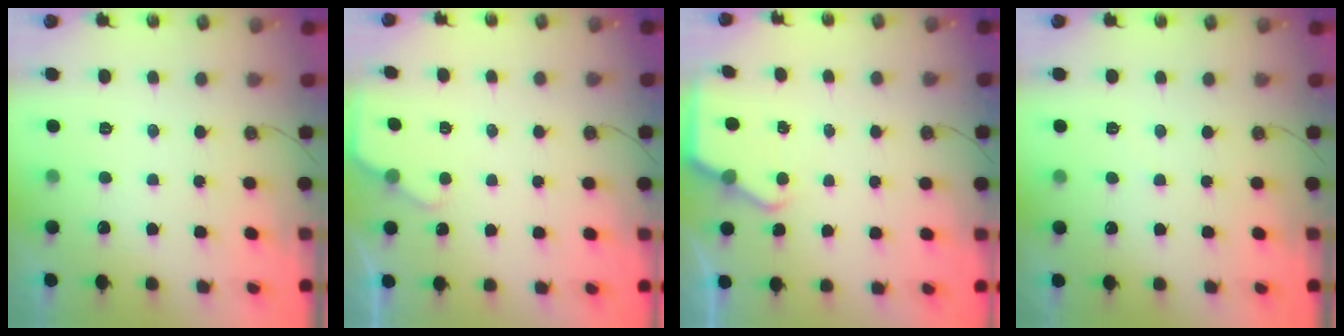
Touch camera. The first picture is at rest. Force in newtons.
{"total": 1.7, "press": 1.7, "slide": 0.3}
{"total": 2.8, "press": 2.8, "slide": 0.0}
{"total": 2.7, "press": 2.7, "slide": 0.5}